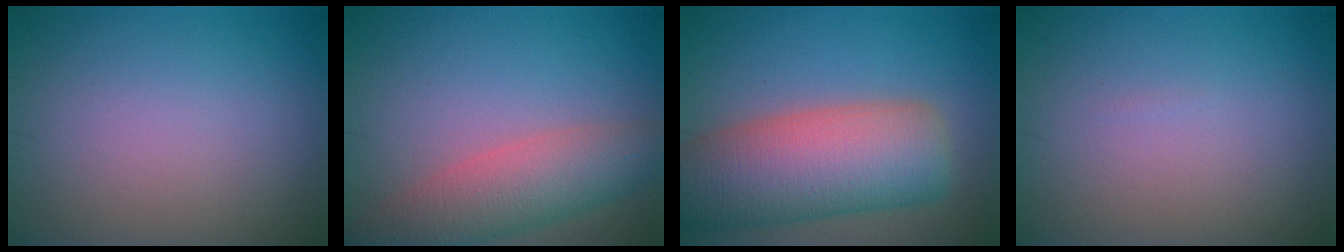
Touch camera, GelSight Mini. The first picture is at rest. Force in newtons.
{"total": 5.7, "press": 5.6, "slide": 0.1}
{"total": 10.7, "press": 10.7, "slide": 0.7}
{"total": 0.0}